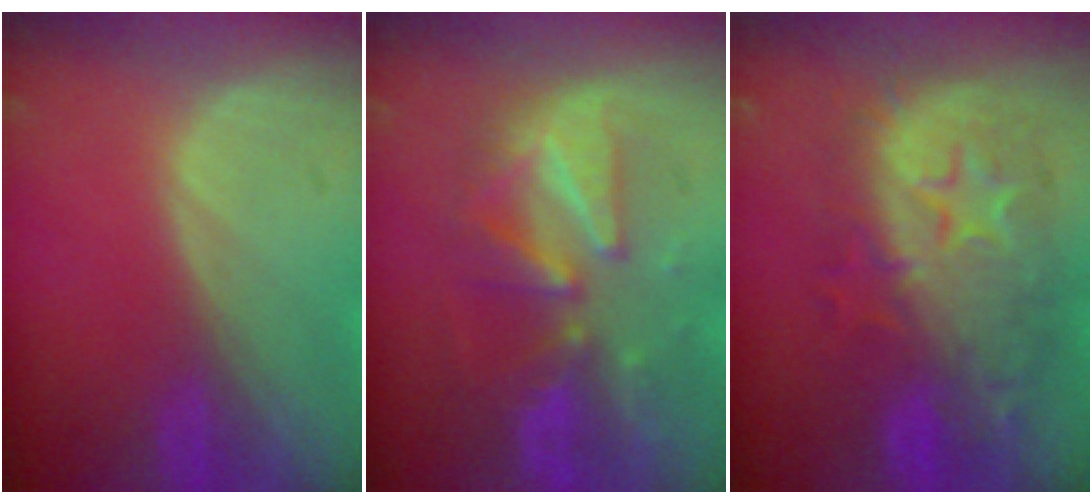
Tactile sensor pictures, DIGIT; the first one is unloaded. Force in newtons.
{"total": 9.3, "press": 8.5, "slide": 3.7}
{"total": 12.3, "press": 12.2, "slide": 1.1}